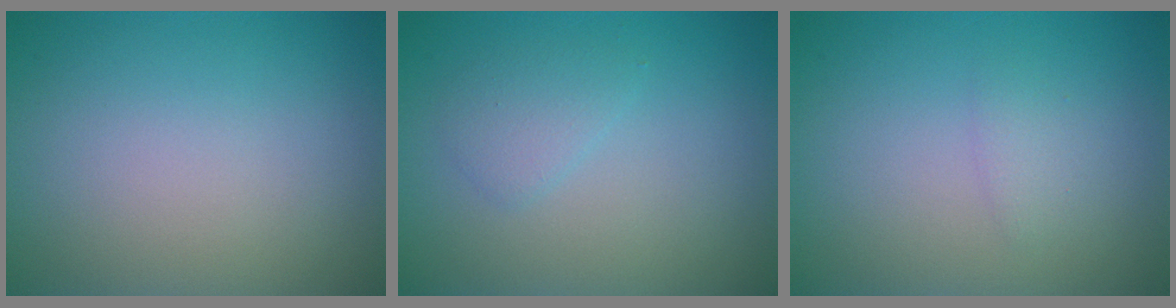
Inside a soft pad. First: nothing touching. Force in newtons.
{"total": 1.5, "press": 1.5, "slide": 0.2}
{"total": 1.0, "press": 1.0, "slide": 0.1}